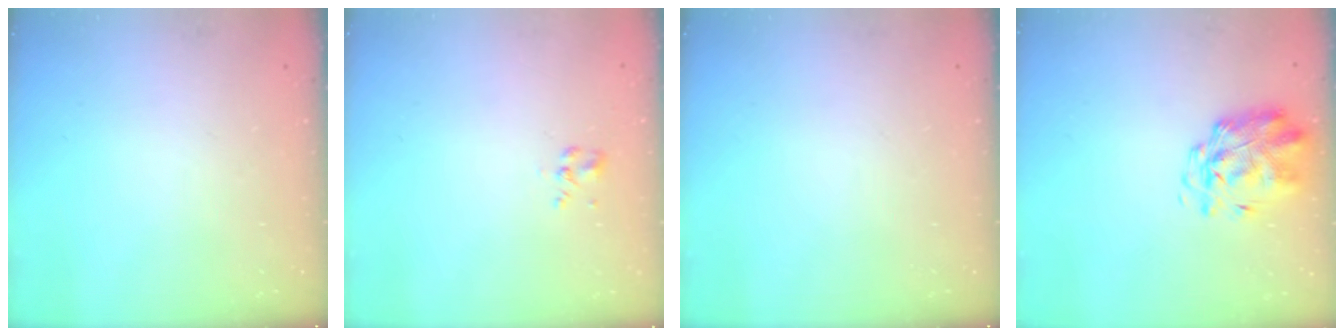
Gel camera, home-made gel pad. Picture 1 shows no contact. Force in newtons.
{"total": 2.0, "press": 1.8, "slide": 0.9}
{"total": 0.0}
{"total": 3.0, "press": 2.9, "slide": 1.0}